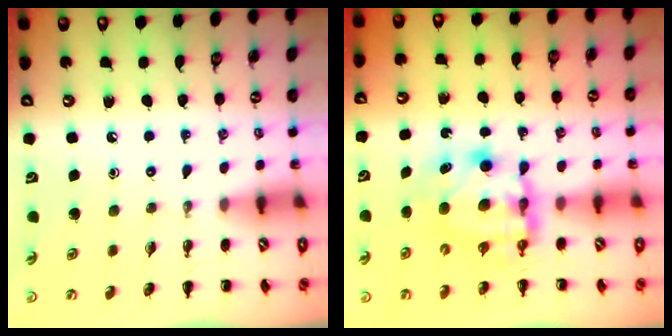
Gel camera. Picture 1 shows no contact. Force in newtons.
{"total": 9.9, "press": 9.8, "slide": 1.4}